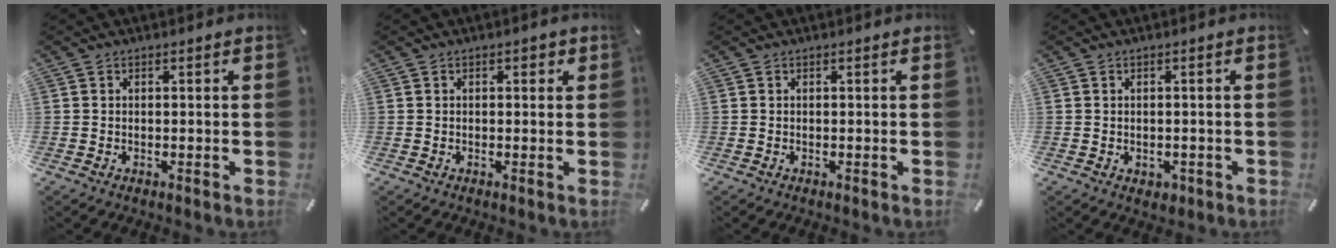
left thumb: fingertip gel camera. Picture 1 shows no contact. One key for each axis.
{"total": 1.4, "fx": 0.4, "fy": 1.0, "fz": 0.9, "tx": -0.009, "ty": 0.005, "tz": 0.003}
{"total": 0.0}
{"total": 1.8, "fx": -0.6, "fy": 1.5, "fz": 0.7, "tx": -0.012, "ty": 0.003, "tz": -0.012}